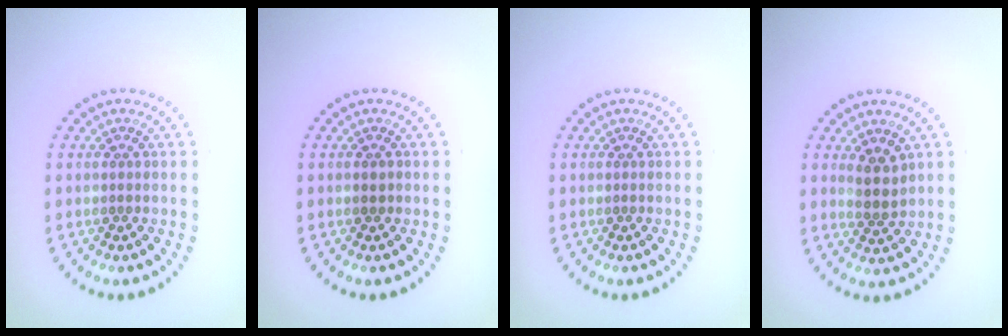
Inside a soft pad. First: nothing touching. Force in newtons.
{"total": 0.8, "press": 0.7, "slide": 0.4}
{"total": 0.0}
{"total": 2.2, "press": 1.9, "slide": 1.1}